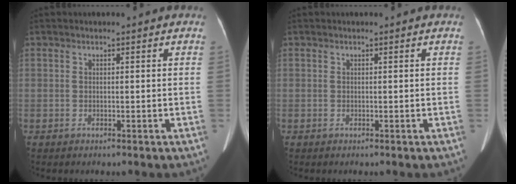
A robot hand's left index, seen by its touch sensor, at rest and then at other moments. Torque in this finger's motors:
{"motor_torque": [0.04, -0.06, 0.07, 0.01]}